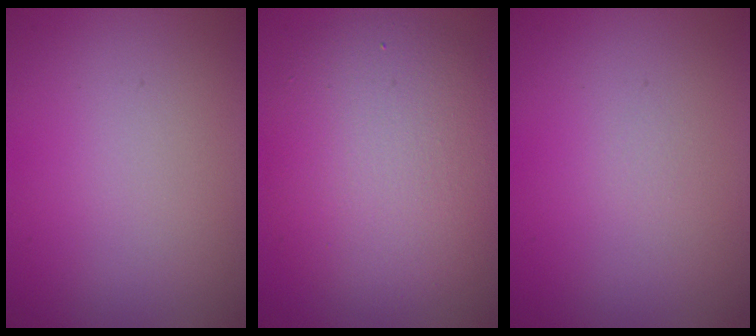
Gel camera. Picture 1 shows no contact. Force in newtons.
{"total": 7.3, "press": 7.3, "slide": 0.6}
{"total": 0.0}